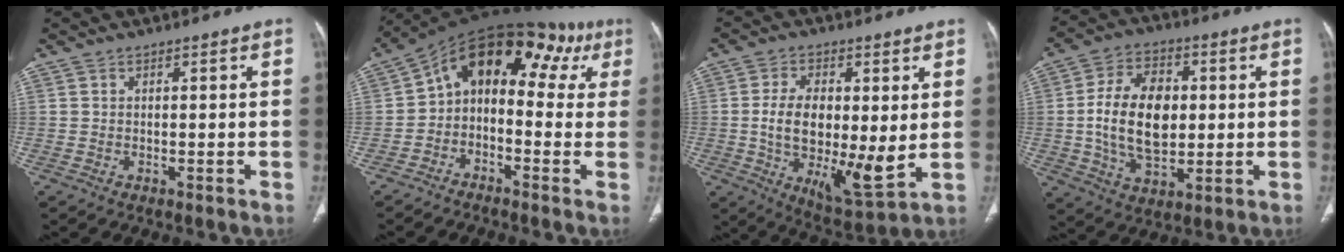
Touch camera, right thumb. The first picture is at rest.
{"total": 15.9, "force": [3.3, 10.0, 11.9], "torque": [-0.113, 0.061, 0.035]}
{"total": 14.5, "force": [0.4, 6.4, 13.0], "torque": [-0.210, -0.022, 0.011]}
{"total": 15.1, "force": [0.8, 9.5, 11.7], "torque": [-0.186, 0.005, 0.016]}